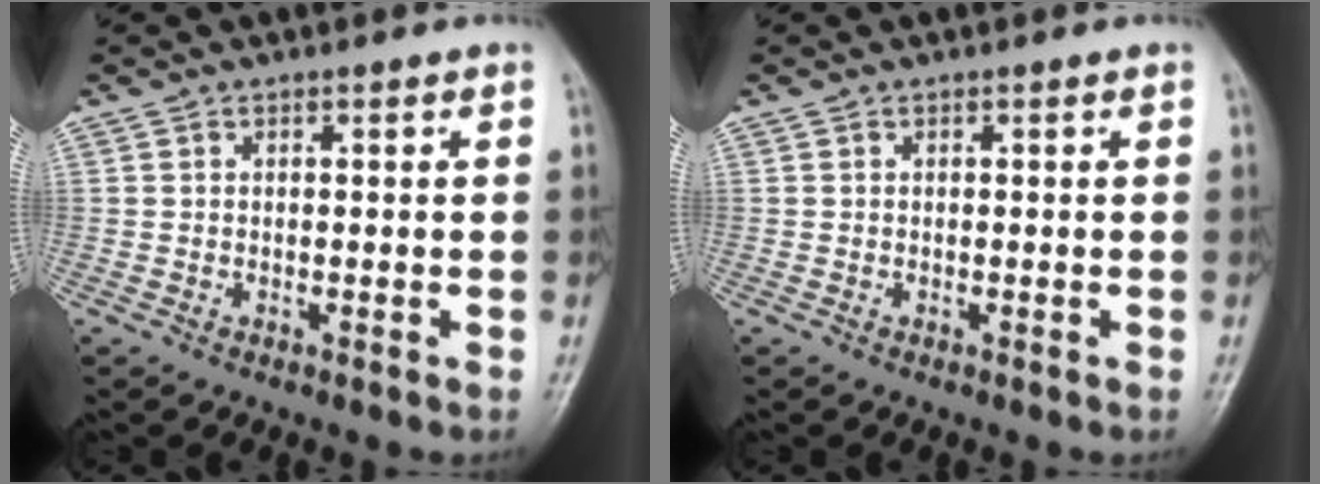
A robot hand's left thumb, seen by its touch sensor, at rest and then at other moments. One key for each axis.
{"total": 0.0}